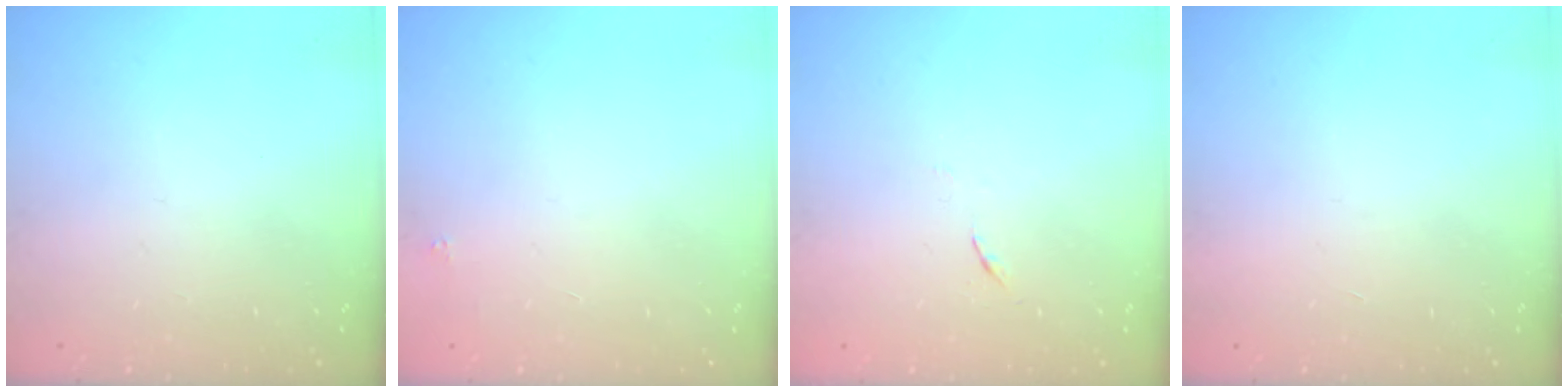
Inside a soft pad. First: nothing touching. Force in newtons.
{"total": 1.8, "press": 1.7, "slide": 0.1}
{"total": 3.5, "press": 3.4, "slide": 0.6}
{"total": 1.7, "press": 1.7, "slide": 0.1}